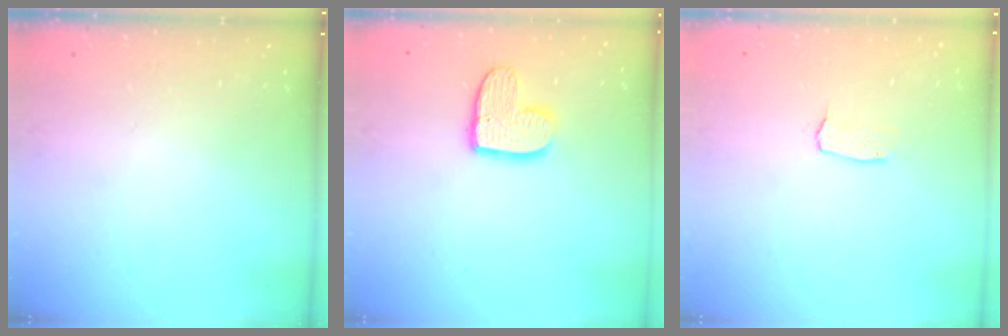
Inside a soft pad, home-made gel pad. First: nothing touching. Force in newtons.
{"total": 10.7, "press": 10.7, "slide": 0.8}
{"total": 2.9, "press": 2.9, "slide": 0.2}